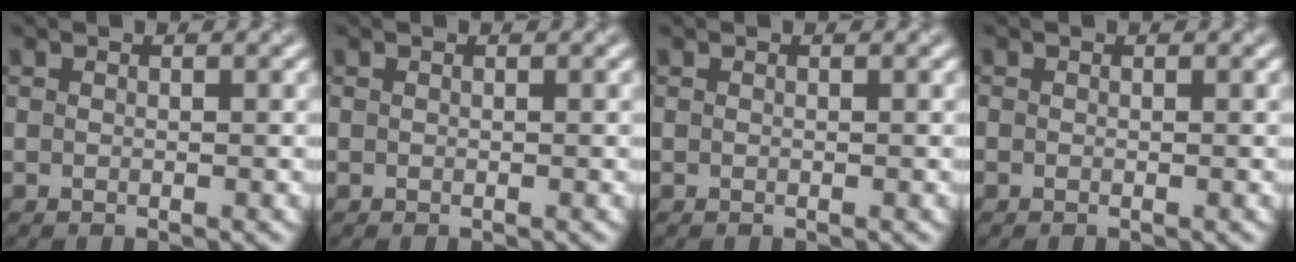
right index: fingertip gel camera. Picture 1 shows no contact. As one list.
[{"total": 0.0}, {"total": 0.0}, {"total": 0.0}]